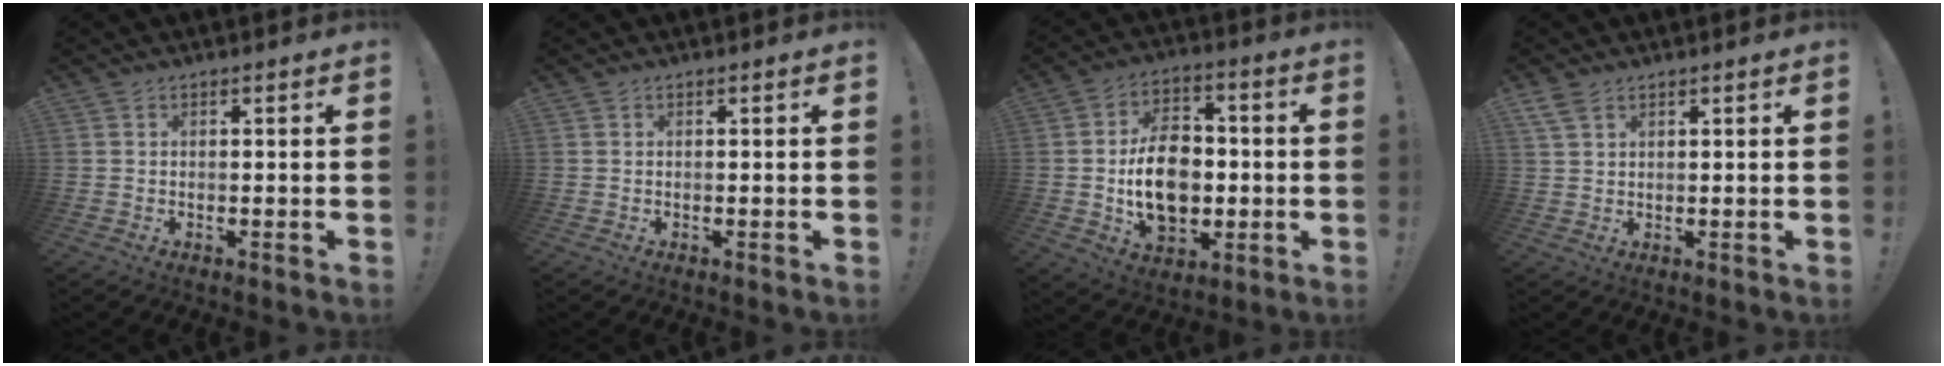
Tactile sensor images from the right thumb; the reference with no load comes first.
{"total": 0.0}
{"total": 16.0, "force": [-1.3, 11.5, 11.0], "torque": [-0.187, 0.004, -0.021]}
{"total": 3.8, "force": [2.5, 1.9, 2.2], "torque": [-0.054, -0.003, 0.050]}